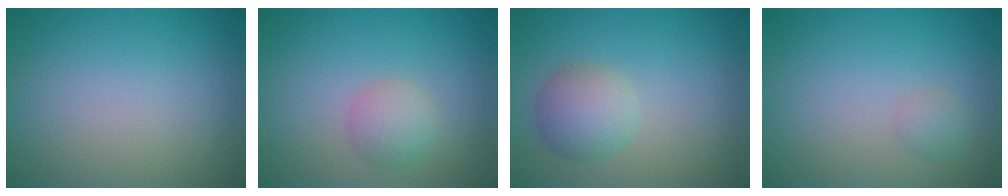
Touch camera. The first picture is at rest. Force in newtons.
{"total": 2.3, "press": 2.3, "slide": 0.1}
{"total": 3.3, "press": 3.3, "slide": 0.1}
{"total": 1.0, "press": 1.0, "slide": 0.0}